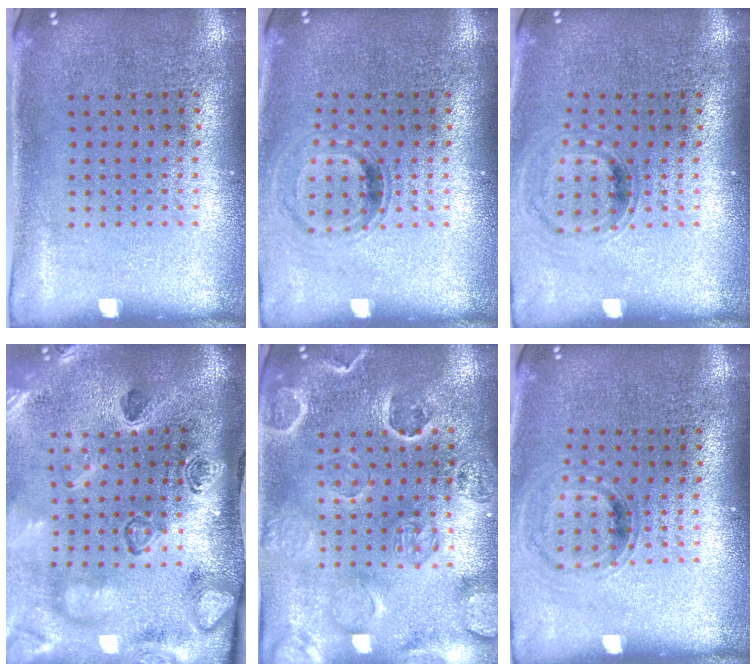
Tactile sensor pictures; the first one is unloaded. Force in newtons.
{"total": 0.9, "press": 0.9, "slide": 0.2}
{"total": 0.8, "press": 0.8, "slide": 0.1}
{"total": 4.6, "press": 3.2, "slide": 3.2}
{"total": 2.8, "press": 2.7, "slide": 0.6}
{"total": 0.8, "press": 0.8, "slide": 0.1}